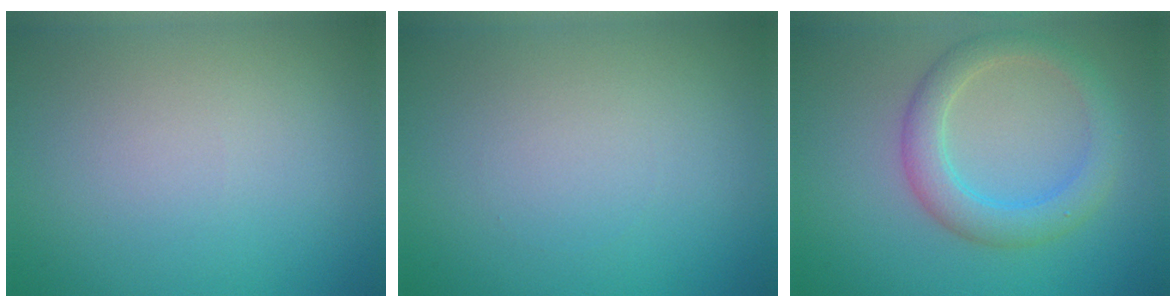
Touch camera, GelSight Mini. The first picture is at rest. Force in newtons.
{"total": 0.0}
{"total": 3.9, "press": 3.9, "slide": 0.1}